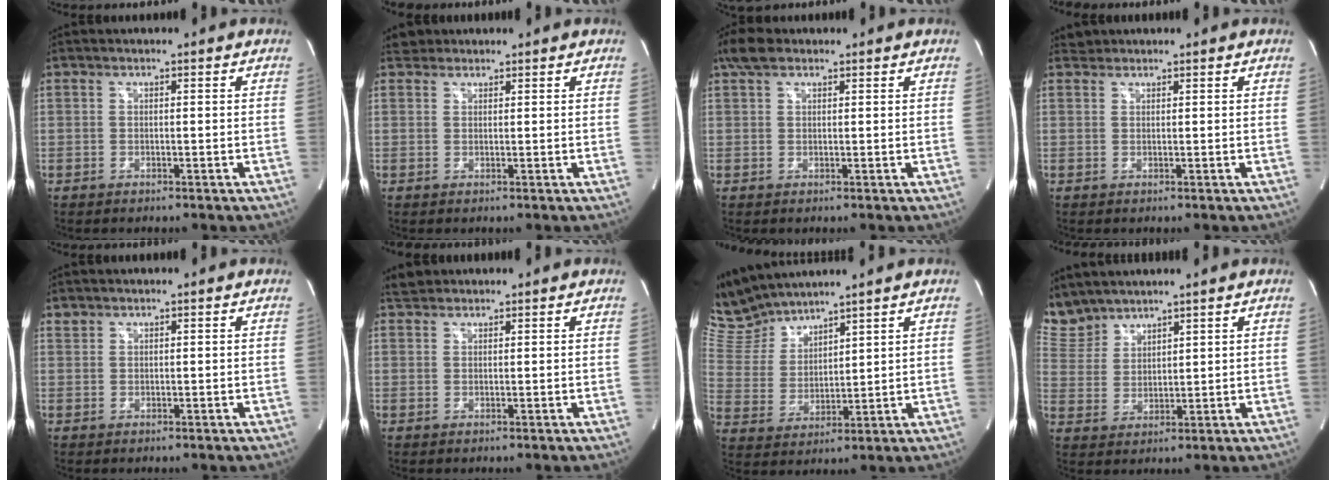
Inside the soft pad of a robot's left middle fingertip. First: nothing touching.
{"total": 1.7, "force": [1.4, 0.8, -0.3], "torque": [0.002, 0.012, 0.021]}
{"total": 3.5, "force": [2.5, 1.7, 1.8], "torque": [-0.047, 0.020, 0.050]}
{"total": 1.1, "force": [1.0, 0.3, -0.3], "torque": [-0.001, 0.007, 0.017]}
{"total": 0.8, "force": [0.7, 0.3, -0.1], "torque": [0.000, 0.006, 0.015]}
{"total": 2.0, "force": [1.9, 0.7, 0.0], "torque": [-0.009, 0.013, 0.034]}
{"total": 8.9, "force": [8.8, 1.0, 1.2], "torque": [-0.051, 0.015, 0.196]}
{"total": 6.3, "force": [6.2, 1.5, 0.0], "torque": [-0.015, 0.012, 0.143]}